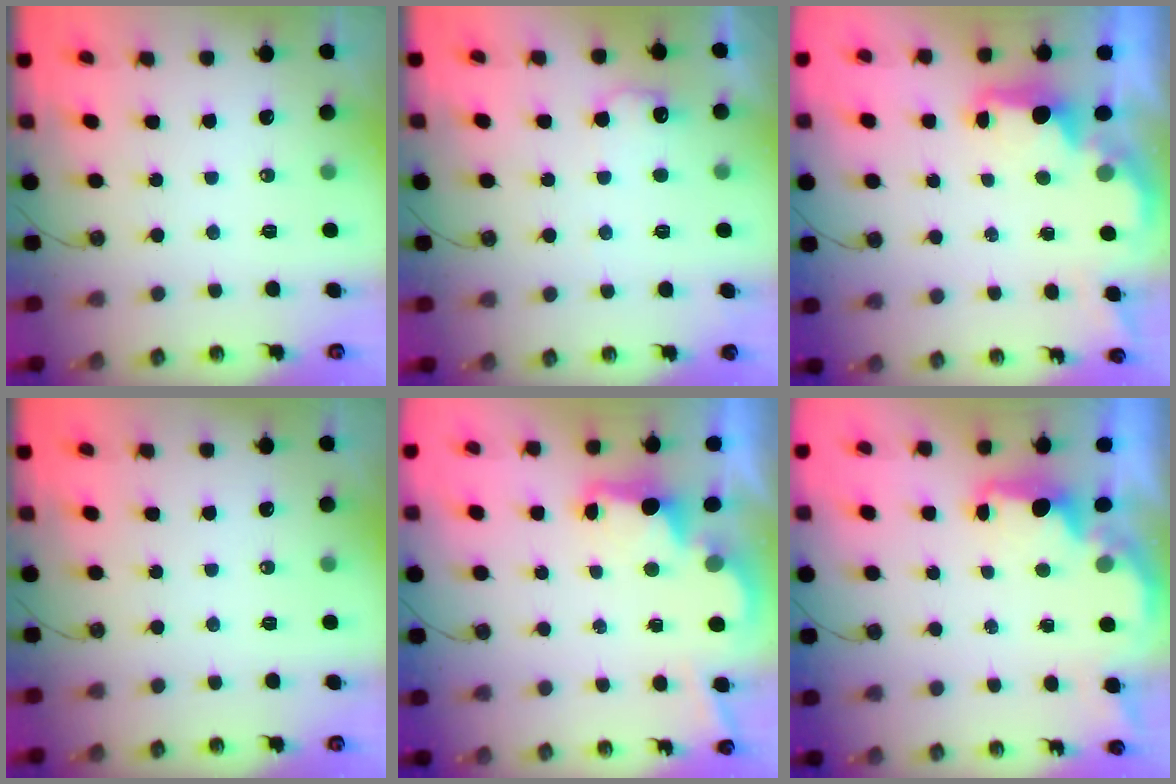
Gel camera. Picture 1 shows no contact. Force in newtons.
{"total": 7.8, "press": 7.8, "slide": 0.6}
{"total": 2.2, "press": 2.1, "slide": 0.8}
{"total": 0.0}
{"total": 2.6, "press": 2.4, "slide": 0.8}
{"total": 1.8, "press": 1.6, "slide": 0.7}